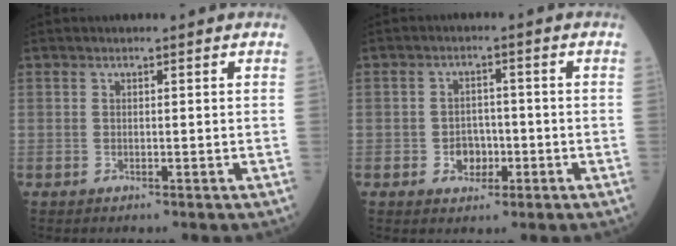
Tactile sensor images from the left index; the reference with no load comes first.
{"total": 3.7, "force": [-1.3, 2.8, 2.0], "torque": [-0.029, 0.008, -0.017]}